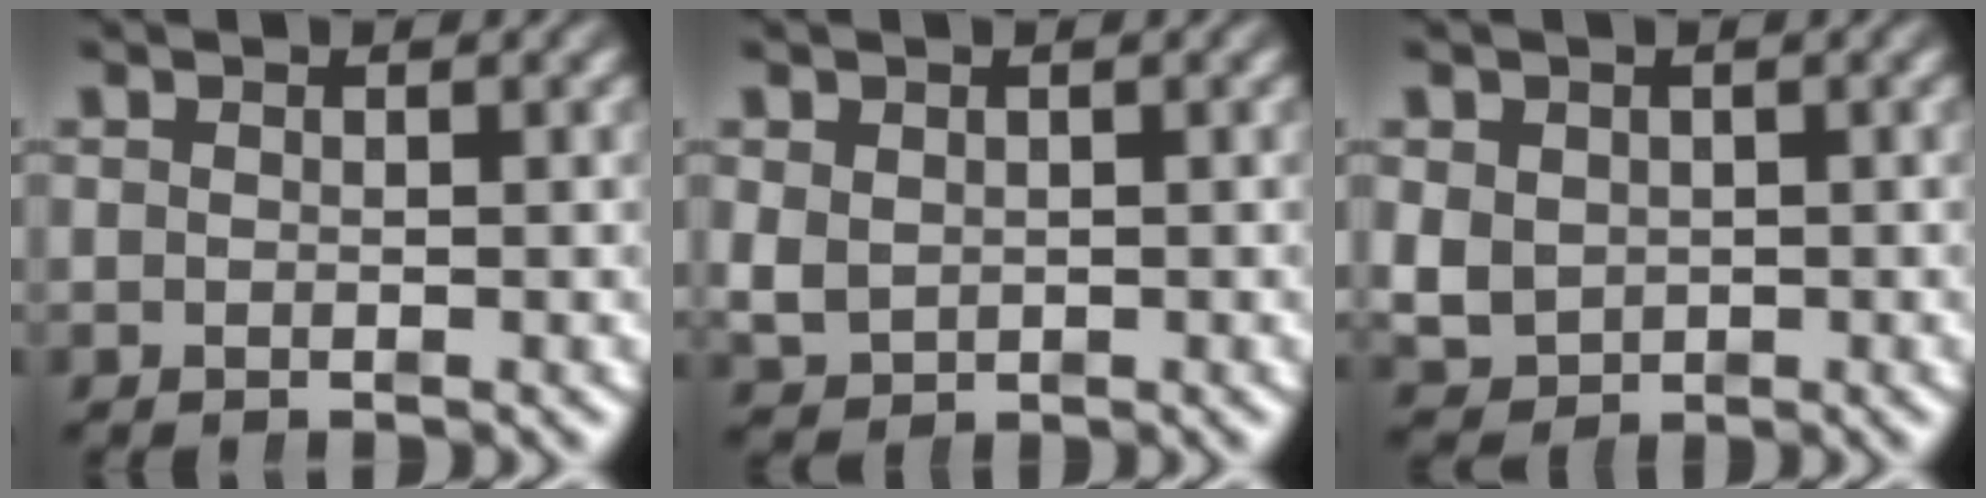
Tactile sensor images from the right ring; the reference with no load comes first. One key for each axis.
{"total": 2.3, "fx": 0.1, "fy": 2.1, "fz": 0.9, "tx": -0.028, "ty": -0.016, "tz": 0.017}
{"total": 4.4, "fx": -0.4, "fy": 4.0, "fz": 1.8, "tx": -0.050, "ty": -0.029, "tz": 0.011}